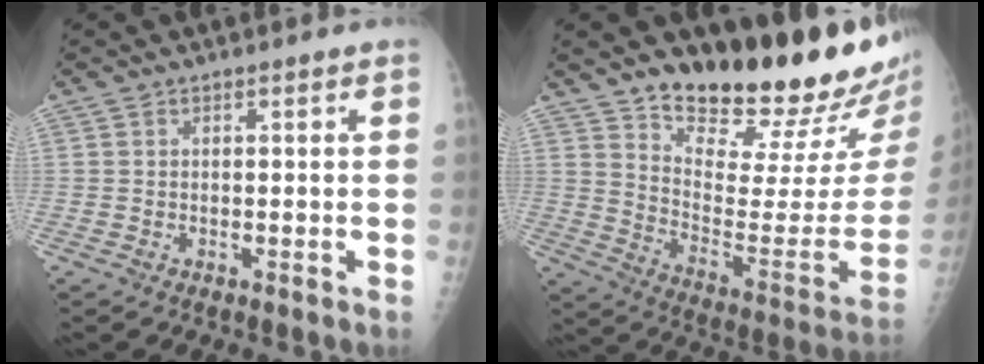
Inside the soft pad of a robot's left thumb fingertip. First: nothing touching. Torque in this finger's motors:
{"motor_torque": [0.62, 0.37, 0.77, -2.00, 0.06]}